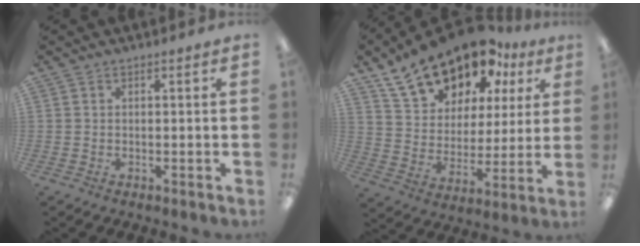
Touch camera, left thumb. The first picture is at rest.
{"total": 19.0, "force": [13.8, 10.1, 8.3], "torque": [-0.161, -0.071, 0.249]}